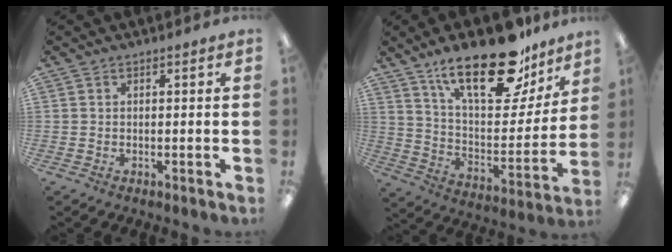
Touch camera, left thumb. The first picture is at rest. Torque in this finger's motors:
{"motor_torque": [0.31, 0.36, 1.48, -1.30, 0.44]}